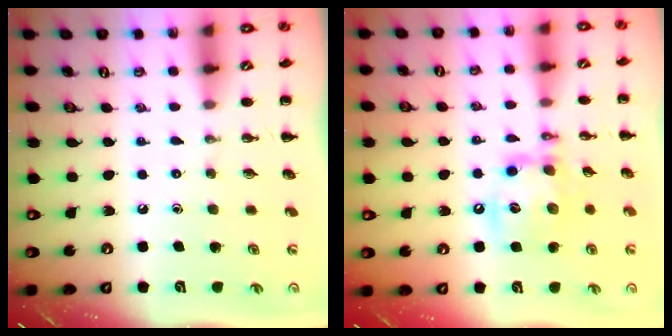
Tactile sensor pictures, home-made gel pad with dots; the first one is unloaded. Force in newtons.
{"total": 13.6, "press": 13.5, "slide": 1.9}